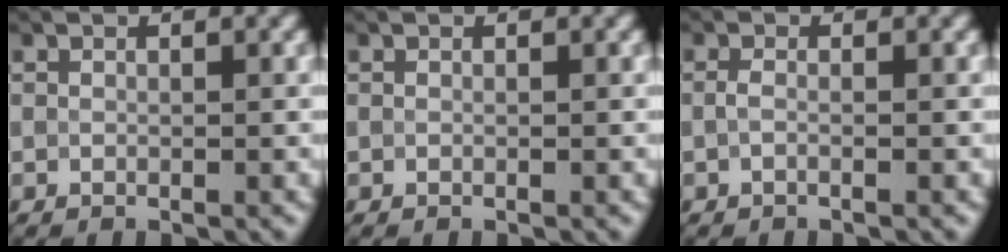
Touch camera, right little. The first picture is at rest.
{"total": 0.0}
{"total": 1.0, "force": [-0.3, 0.3, 1.0], "torque": [-0.018, -0.004, -0.008]}